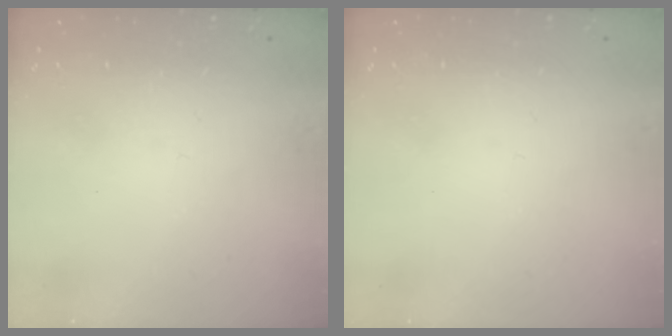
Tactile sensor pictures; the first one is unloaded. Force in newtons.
{"total": 0.0}